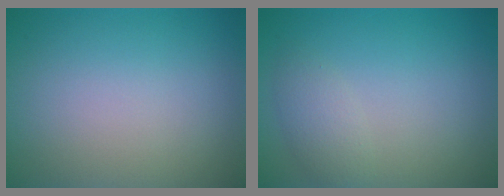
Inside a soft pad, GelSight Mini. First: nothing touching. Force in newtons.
{"total": 1.8, "press": 1.8, "slide": 0.1}